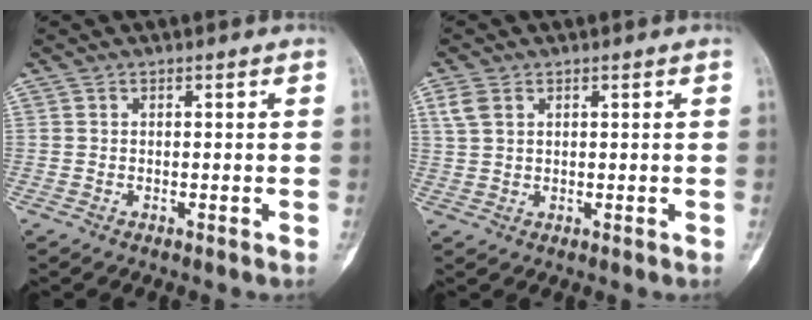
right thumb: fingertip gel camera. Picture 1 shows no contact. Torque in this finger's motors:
{"motor_torque": [-0.38, -0.13, 0.37, 0.02, 0.00]}